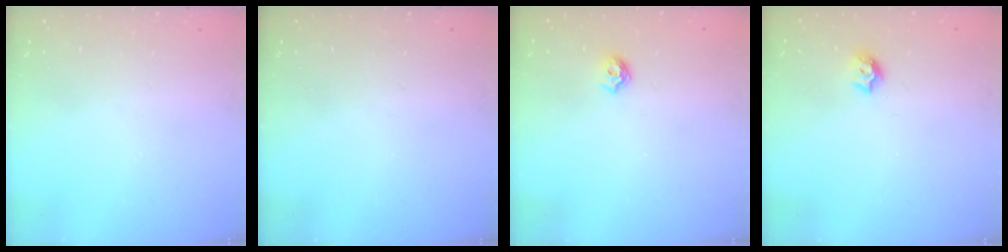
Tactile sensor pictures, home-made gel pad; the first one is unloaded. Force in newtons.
{"total": 0.0}
{"total": 5.9, "press": 5.8, "slide": 1.0}
{"total": 6.7, "press": 6.7, "slide": 0.8}